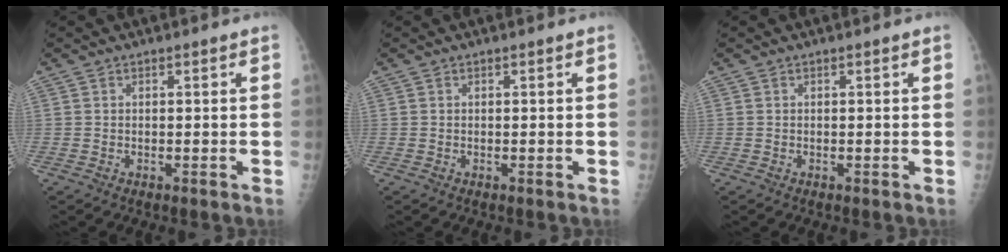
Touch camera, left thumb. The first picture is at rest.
{"total": 0.0}
{"total": 0.0}